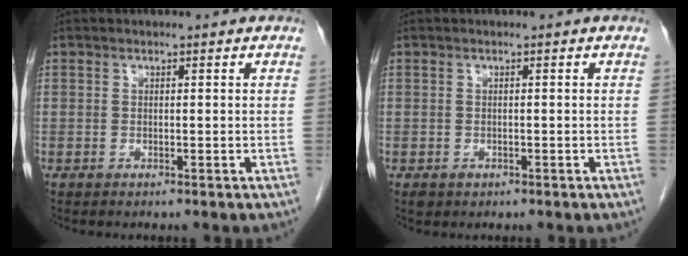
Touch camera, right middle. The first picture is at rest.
{"total": 1.2, "force": [-0.6, 0.9, 0.4], "torque": [-0.010, 0.001, -0.004]}